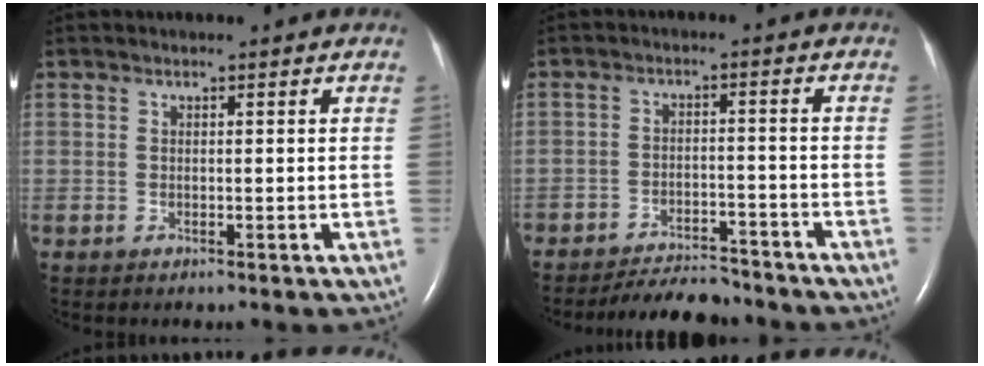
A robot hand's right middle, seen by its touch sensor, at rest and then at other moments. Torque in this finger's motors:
{"motor_torque": [0.07, -0.14, 0.03, 0.01]}